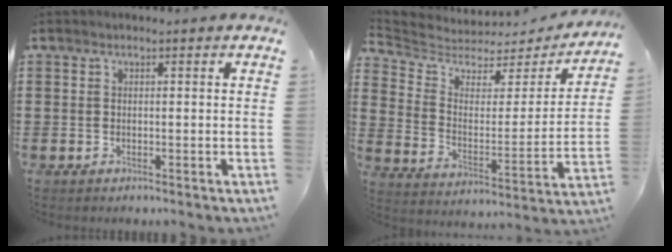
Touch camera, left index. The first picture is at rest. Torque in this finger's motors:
{"motor_torque": [1.13, -1.01, 0.32, 0.05]}